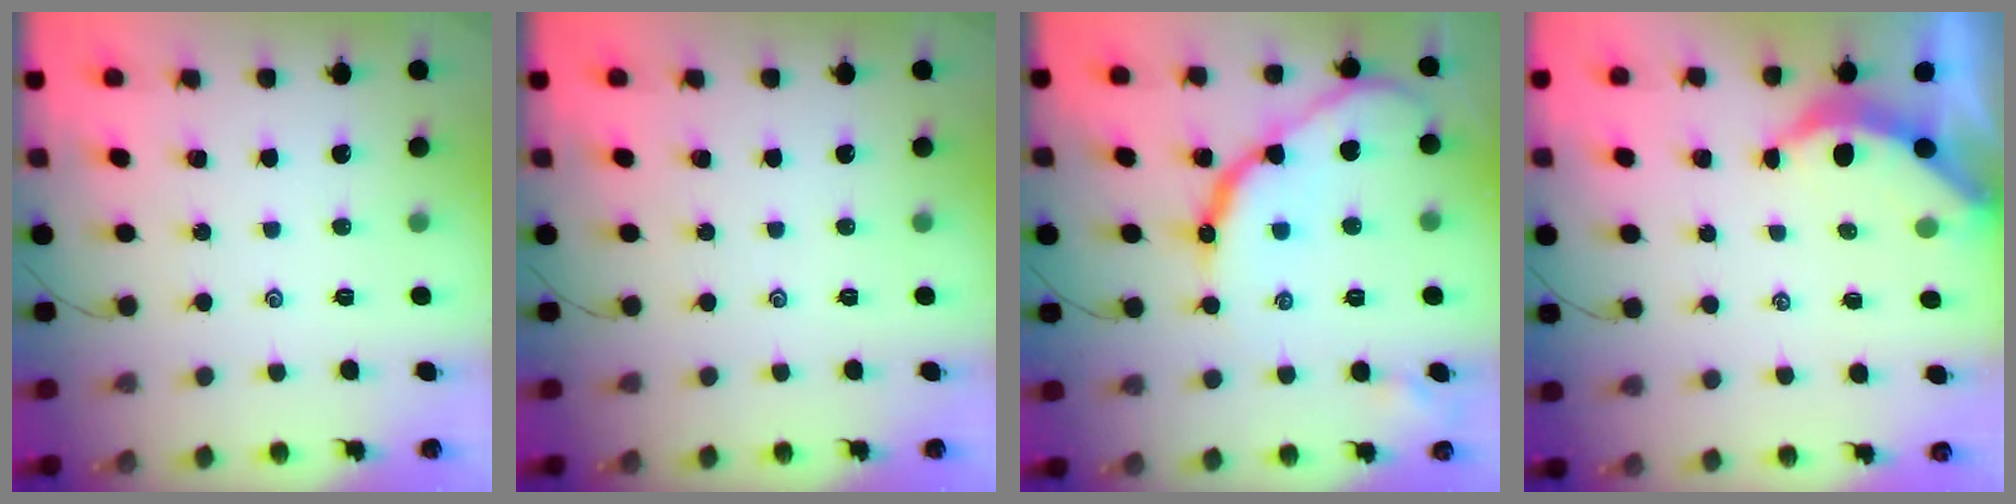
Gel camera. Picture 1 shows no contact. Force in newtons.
{"total": 0.0}
{"total": 13.5, "press": 13.5, "slide": 0.6}
{"total": 3.7, "press": 3.7, "slide": 0.5}